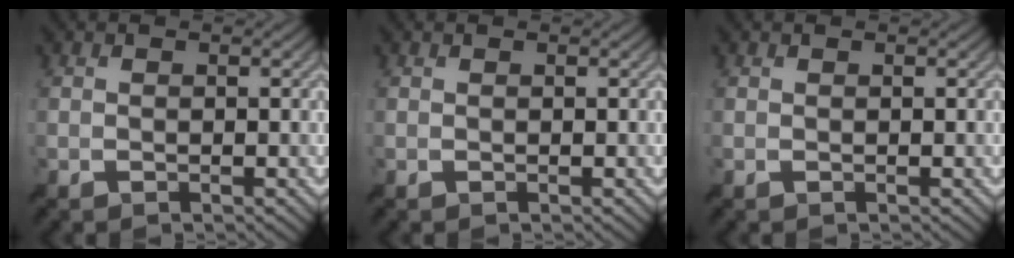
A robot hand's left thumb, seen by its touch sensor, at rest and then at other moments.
{"total": 0.0}
{"total": 0.0}